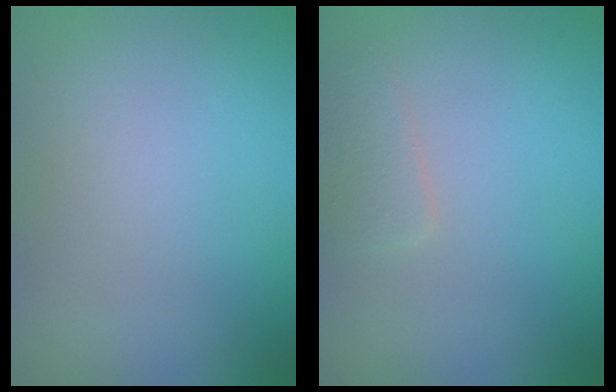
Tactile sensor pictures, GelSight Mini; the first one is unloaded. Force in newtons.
{"total": 1.7, "press": 1.7, "slide": 0.1}